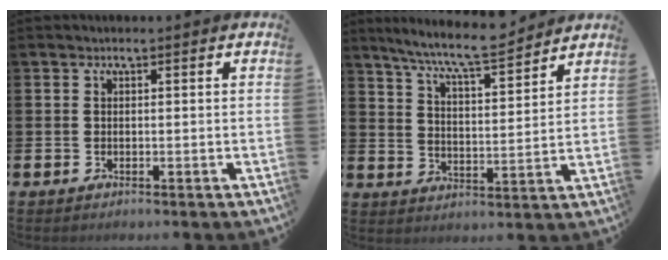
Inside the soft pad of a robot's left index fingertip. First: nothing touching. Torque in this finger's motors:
{"motor_torque": [0.85, -1.03, 0.56, 0.11]}